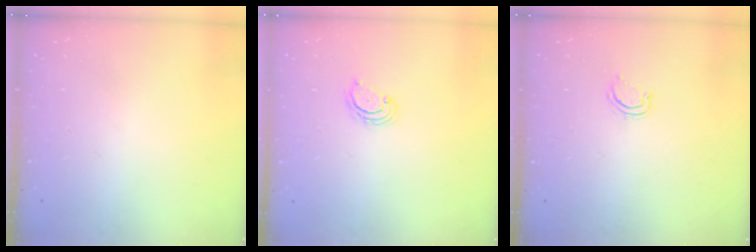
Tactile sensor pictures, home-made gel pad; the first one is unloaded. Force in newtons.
{"total": 3.1, "press": 3.1, "slide": 0.5}
{"total": 4.3, "press": 4.2, "slide": 1.0}